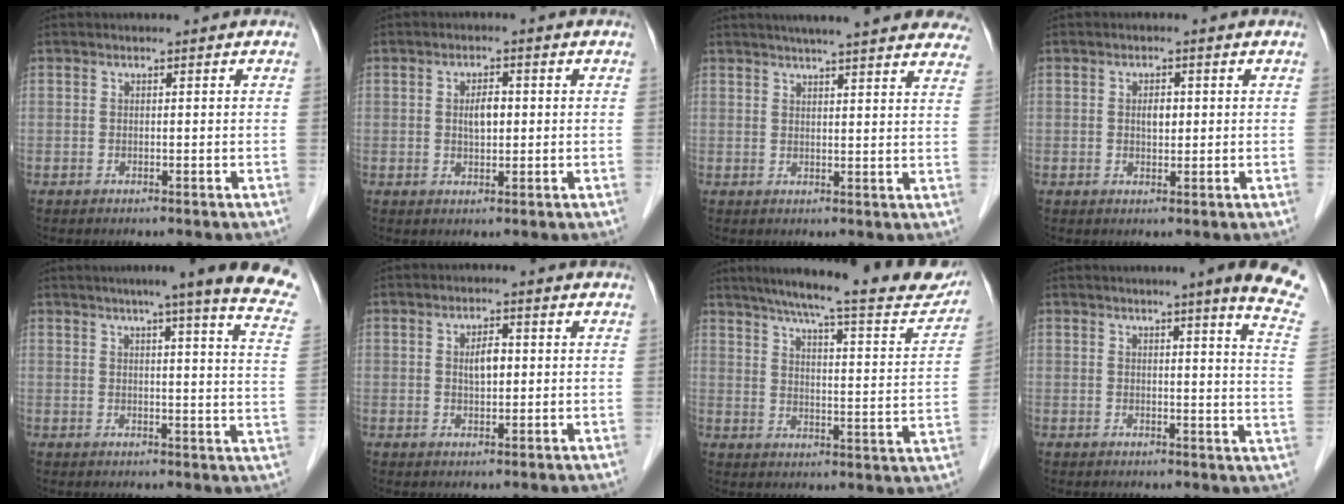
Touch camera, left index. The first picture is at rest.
{"total": 2.9, "force": [0.3, 1.3, 2.6], "torque": [-0.045, 0.005, 0.004]}
{"total": 21.5, "force": [18.8, 2.2, 10.3], "torque": [-0.139, 0.001, 0.219]}
{"total": 2.0, "force": [0.3, 1.1, 1.7], "torque": [-0.027, 0.002, 0.004]}
{"total": 19.4, "force": [15.7, -0.2, 11.4], "torque": [-0.152, -0.033, 0.172]}
{"total": 2.9, "force": [0.4, 1.3, 2.6], "torque": [-0.044, 0.004, 0.007]}
{"total": 23.5, "force": [20.2, 2.6, 11.7], "torque": [-0.169, -0.025, 0.254]}
{"total": 11.8, "force": [9.1, -0.7, 7.4], "torque": [-0.086, -0.046, 0.078]}